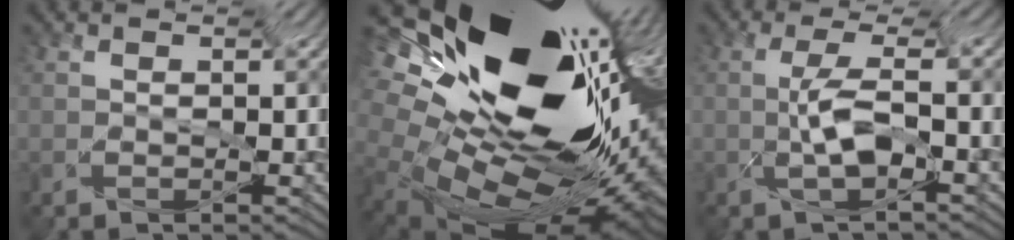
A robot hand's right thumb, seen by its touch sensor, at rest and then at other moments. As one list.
[{"total": 16.0, "force": [1.6, 8.9, 13.2], "torque": [-0.255, 0.005, 0.031]}, {"total": 4.0, "force": [-3.3, -0.7, 2.2], "torque": [-0.050, 0.008, -0.053]}]